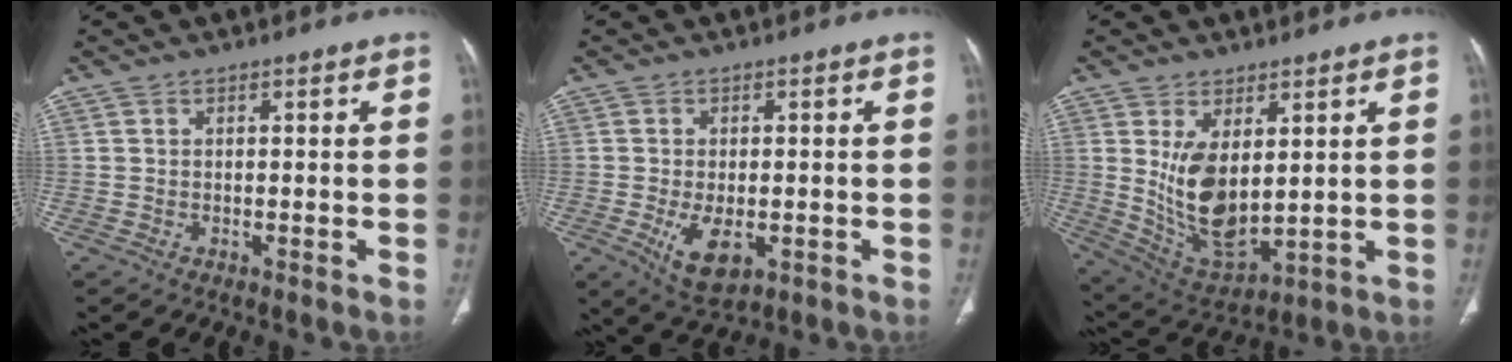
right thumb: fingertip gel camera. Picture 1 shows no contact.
{"total": 7.3, "force": [-2.0, 3.9, 5.8], "torque": [-0.099, -0.010, -0.022]}
{"total": 12.2, "force": [2.3, 6.3, 10.2], "torque": [-0.176, -0.025, 0.068]}